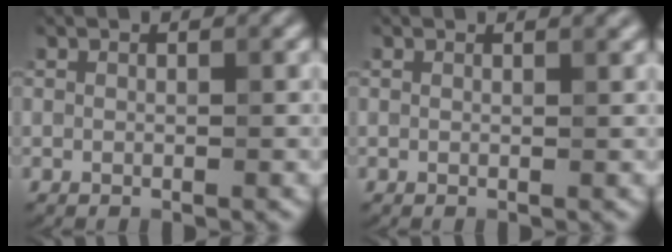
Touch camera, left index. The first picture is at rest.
{"total": 1.1, "force": [0.9, 0.3, 0.5], "torque": [-0.004, -0.003, 0.005]}